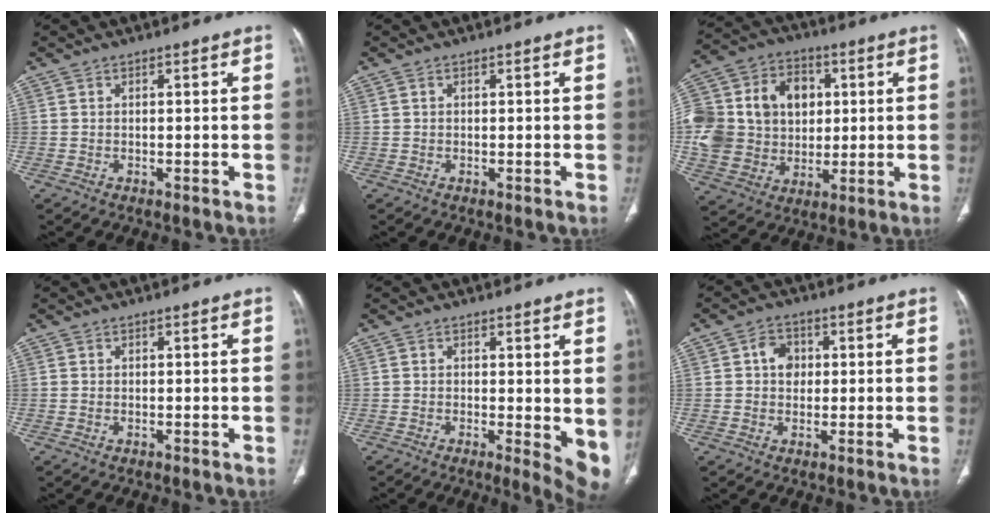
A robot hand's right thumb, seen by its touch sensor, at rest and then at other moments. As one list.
[{"total": 0.0}, {"total": 24.0, "force": [3.2, 19.5, 13.6], "torque": [-0.270, 0.039, 0.071]}, {"total": 0.0}, {"total": 6.5, "force": [0.2, 2.3, 6.1], "torque": [-0.072, -0.015, 0.003]}, {"total": 4.6, "force": [0.7, 3.7, 2.7], "torque": [-0.023, 0.006, 0.008]}]